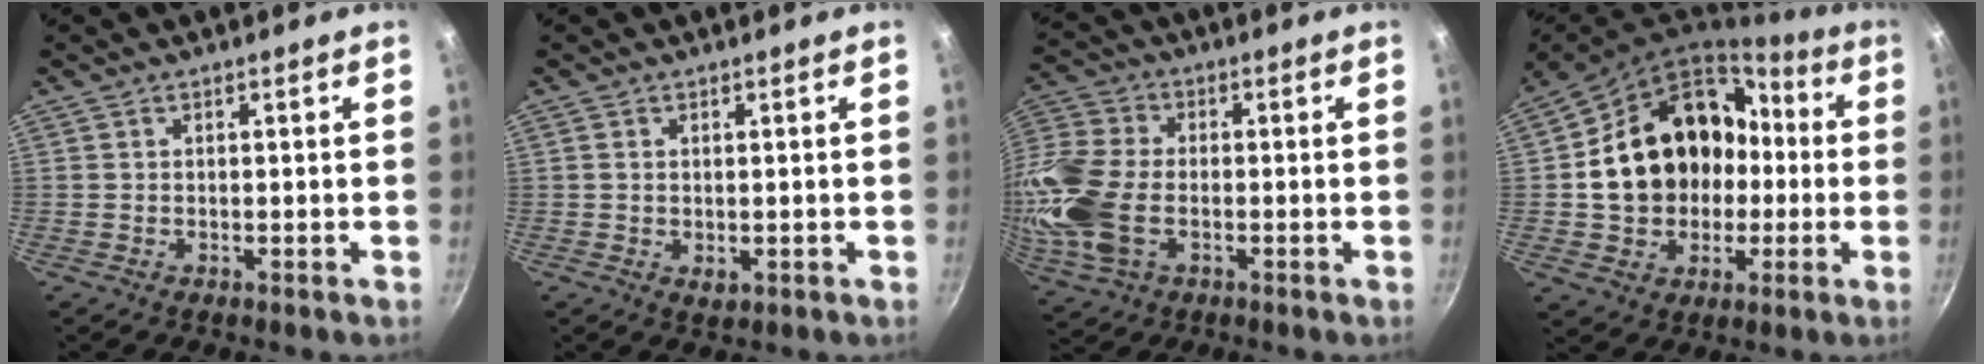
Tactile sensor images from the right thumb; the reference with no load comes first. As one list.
[{"total": 1.8, "force": [-0.1, 1.1, 1.4], "torque": [-0.021, -0.005, -0.001]}, {"total": 16.5, "force": [-2.9, 10.7, 12.2], "torque": [-0.266, 0.017, -0.064]}, {"total": 21.0, "force": [-0.2, 17.3, 11.9], "torque": [-0.171, 0.057, 0.011]}]